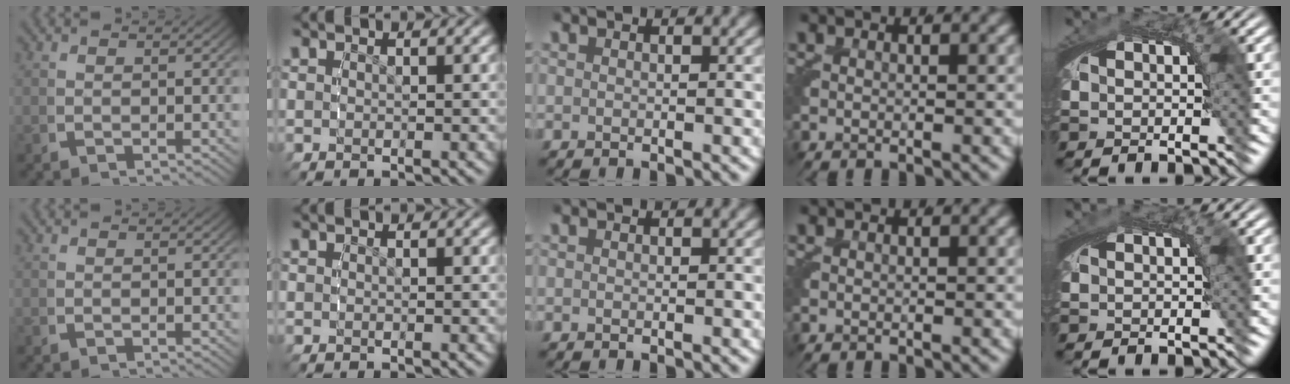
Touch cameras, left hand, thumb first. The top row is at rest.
{"little": {"total": 0.6, "force": [0.2, 0.2, 0.6], "torque": [-0.011, 0.000, 0.003]}}